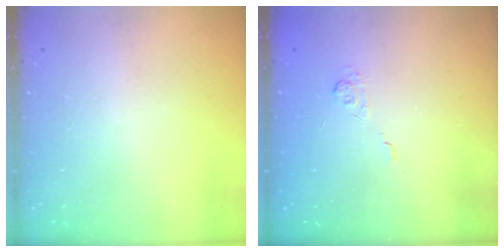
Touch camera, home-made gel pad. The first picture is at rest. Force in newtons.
{"total": 2.2, "press": 1.7, "slide": 1.5}